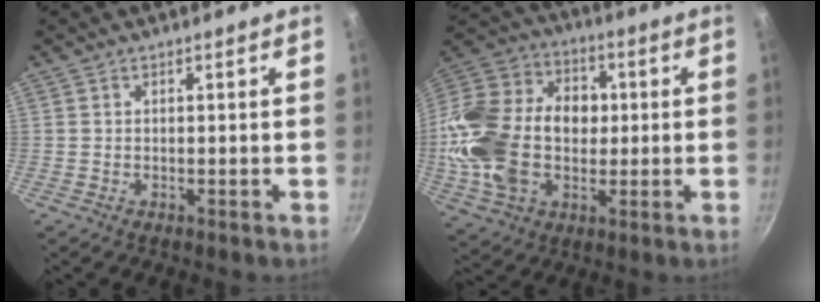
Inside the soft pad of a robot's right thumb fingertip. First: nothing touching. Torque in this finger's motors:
{"motor_torque": [2.49, 2.52, 0.28, -0.16, 0.30]}